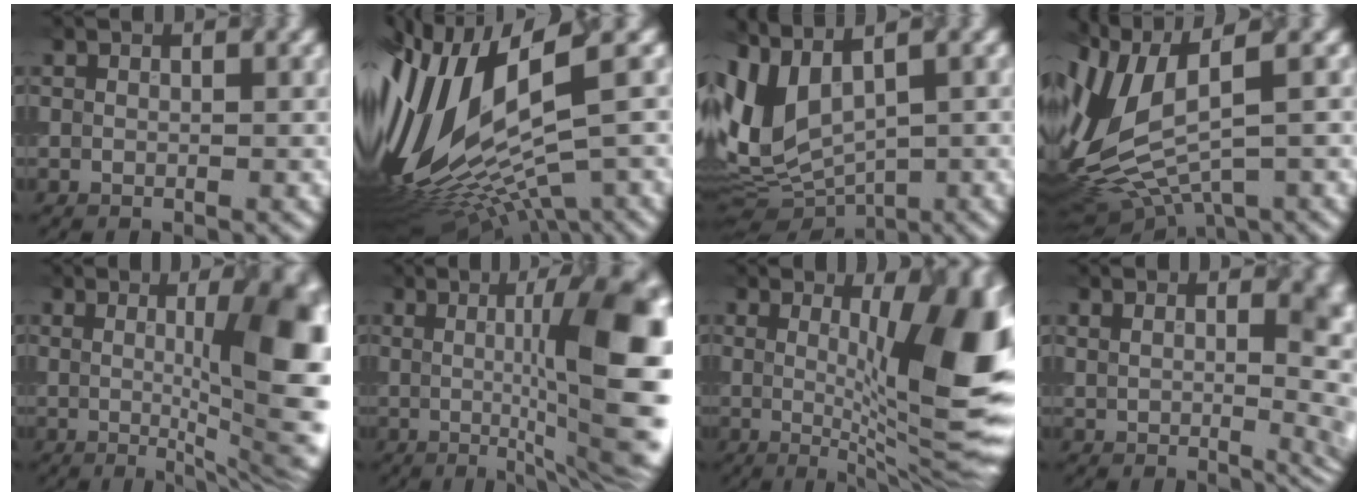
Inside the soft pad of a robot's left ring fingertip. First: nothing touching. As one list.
[{"total": 15.4, "force": [1.9, 5.7, 14.2], "torque": [-0.301, -0.010, 0.067]}, {"total": 6.7, "force": [1.4, 3.3, 5.6], "torque": [-0.132, -0.011, 0.035]}, {"total": 9.0, "force": [1.2, 4.2, 7.8], "torque": [-0.185, -0.009, 0.025]}, {"total": 12.9, "force": [1.3, 3.6, 12.4], "torque": [-0.117, 0.001, 0.020]}, {"total": 14.4, "force": [1.1, 3.8, 13.8], "torque": [-0.137, 0.007, 0.014]}, {"total": 13.3, "force": [2.1, 3.9, 12.6], "torque": [-0.133, -0.004, 0.035]}, {"total": 8.8, "force": [2.5, 4.4, 7.1], "torque": [-0.031, 0.005, 0.040]}]